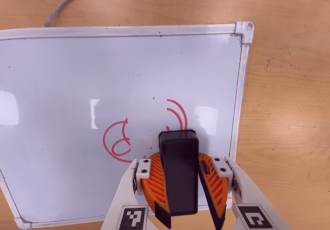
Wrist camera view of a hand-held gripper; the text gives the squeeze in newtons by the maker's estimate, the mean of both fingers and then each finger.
{"total": 15.9, "left": 17.3, "right": 14.5}